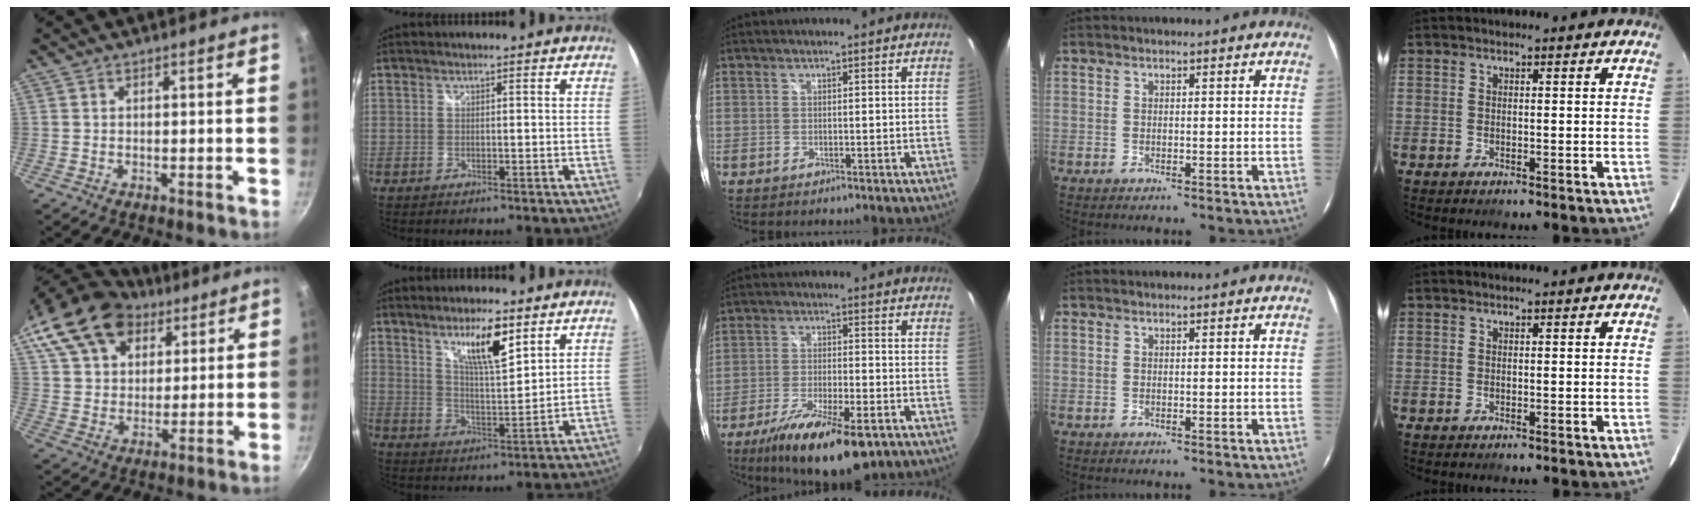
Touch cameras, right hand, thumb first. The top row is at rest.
{"thumb": {"total": 21.2, "force": [11.5, 14.3, 10.5], "torque": [-0.200, 0.011, 0.208]}, "index": {"total": 9.9, "force": [6.1, 2.0, 7.5], "torque": [-0.122, -0.003, 0.109]}, "middle": {"total": 16.3, "force": [-10.3, 4.8, 11.7], "torque": [-0.224, -0.040, -0.170]}}